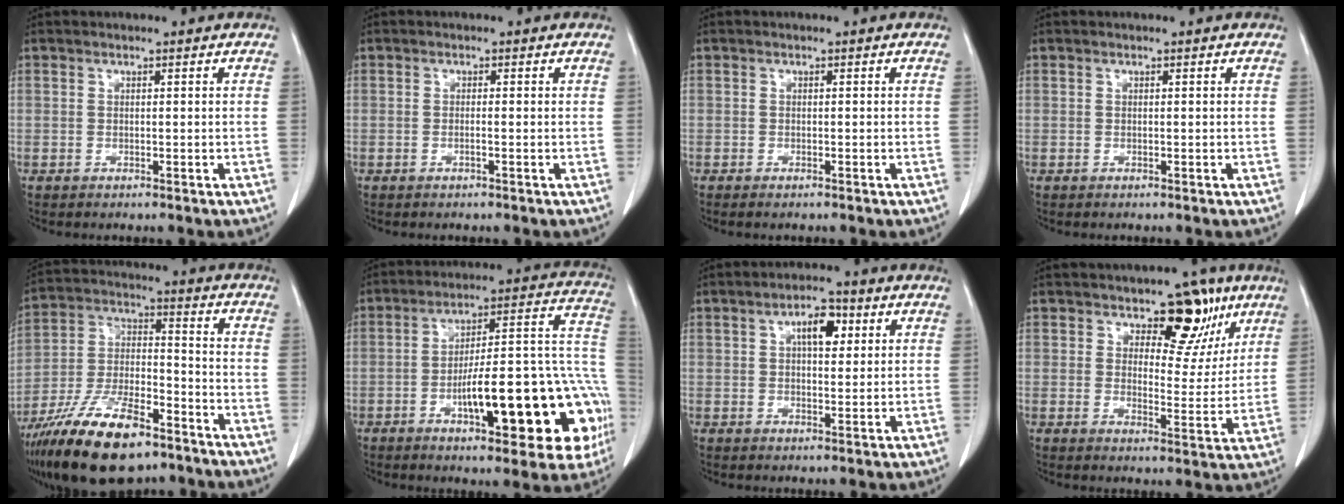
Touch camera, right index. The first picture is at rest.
{"total": 0.7, "force": [-0.3, -0.1, 0.6], "torque": [-0.010, 0.002, -0.006]}
{"total": 0.8, "force": [-0.6, 0.2, 0.4], "torque": [-0.012, -0.002, -0.008]}
{"total": 0.0}
{"total": 17.8, "force": [-12.3, 5.5, 11.6], "torque": [-0.243, -0.012, -0.223]}
{"total": 23.9, "force": [-7.8, 5.7, 21.8], "torque": [-0.217, 0.035, -0.097]}
{"total": 5.2, "force": [1.8, 2.2, 4.3], "torque": [-0.070, 0.011, 0.027]}
{"total": 9.4, "force": [5.8, 4.8, 5.6], "torque": [-0.055, -0.001, 0.083]}